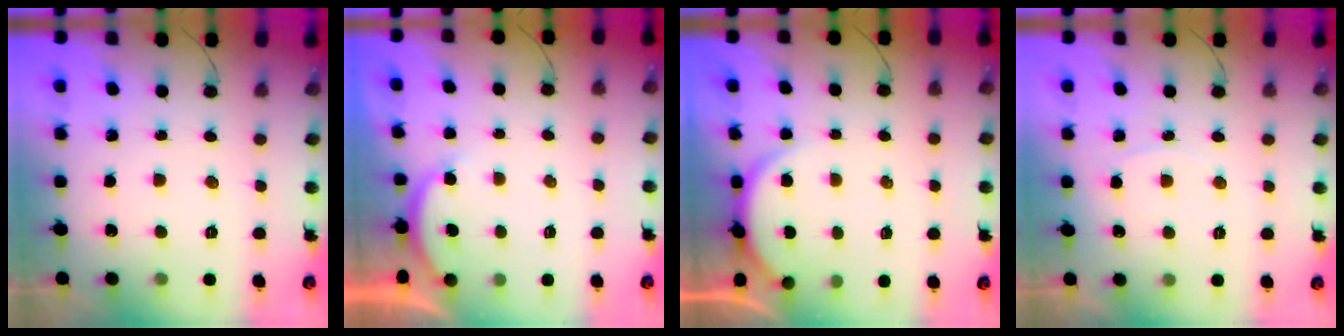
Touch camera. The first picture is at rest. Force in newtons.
{"total": 2.5, "press": 2.5, "slide": 0.5}
{"total": 3.7, "press": 3.6, "slide": 0.6}
{"total": 3.0, "press": 3.0, "slide": 0.4}